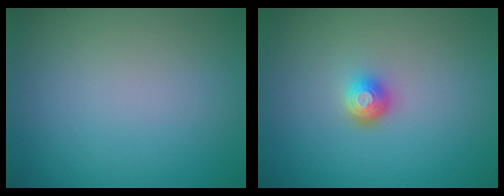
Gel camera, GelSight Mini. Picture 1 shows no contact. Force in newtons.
{"total": 1.9, "press": 1.4, "slide": 1.3}